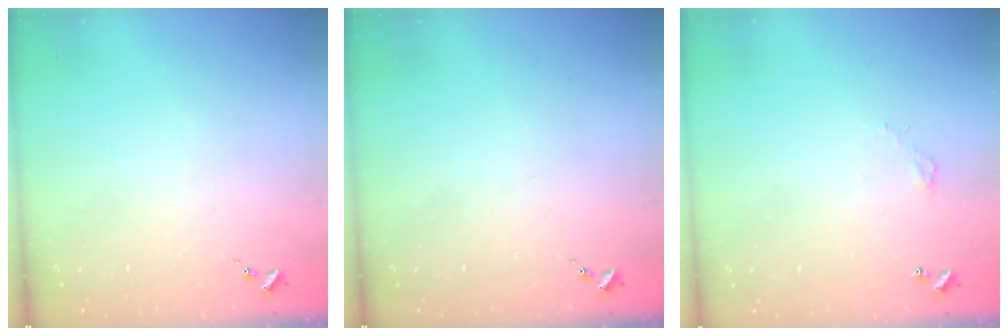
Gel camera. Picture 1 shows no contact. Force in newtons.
{"total": 0.0}
{"total": 2.8, "press": 2.8, "slide": 0.2}